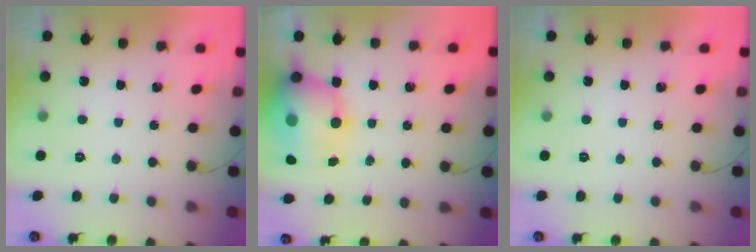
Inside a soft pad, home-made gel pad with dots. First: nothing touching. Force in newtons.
{"total": 15.6, "press": 15.2, "slide": 3.5}
{"total": 0.0}